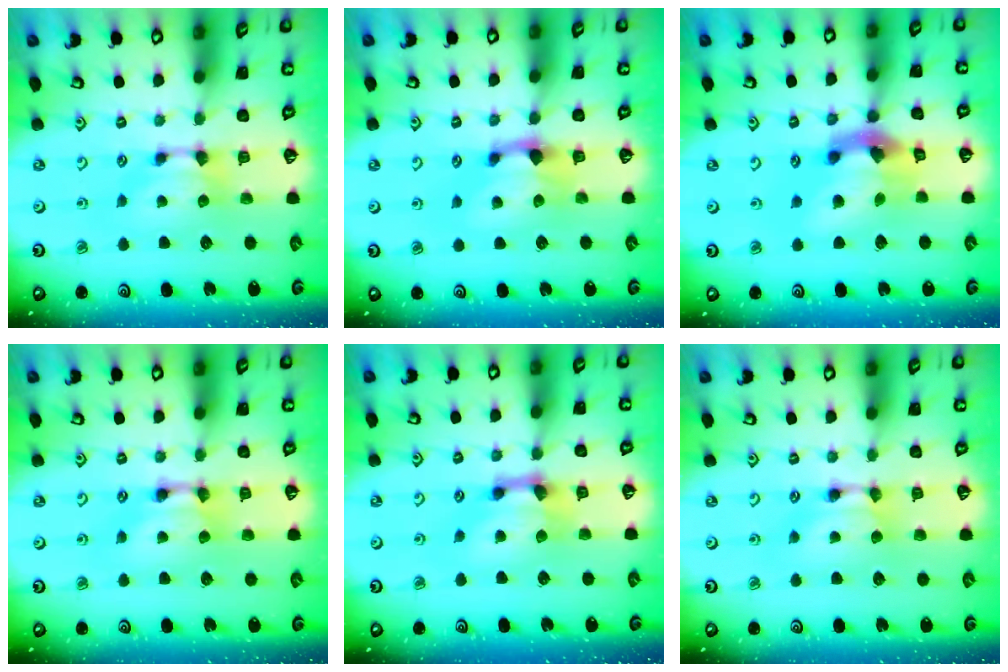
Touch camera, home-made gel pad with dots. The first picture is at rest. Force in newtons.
{"total": 1.4, "press": 0.9, "slide": 1.1}
{"total": 7.8, "press": 7.4, "slide": 2.3}
{"total": 2.1, "press": 2.1, "slide": 0.1}
{"total": 2.4, "press": 1.6, "slide": 1.8}
{"total": 1.7, "press": 1.7, "slide": 0.2}